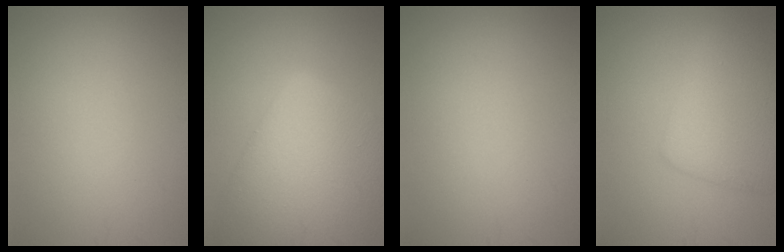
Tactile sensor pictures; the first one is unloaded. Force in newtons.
{"total": 11.8, "press": 11.8, "slide": 0.3}
{"total": 0.0}
{"total": 5.4, "press": 5.4, "slide": 0.1}